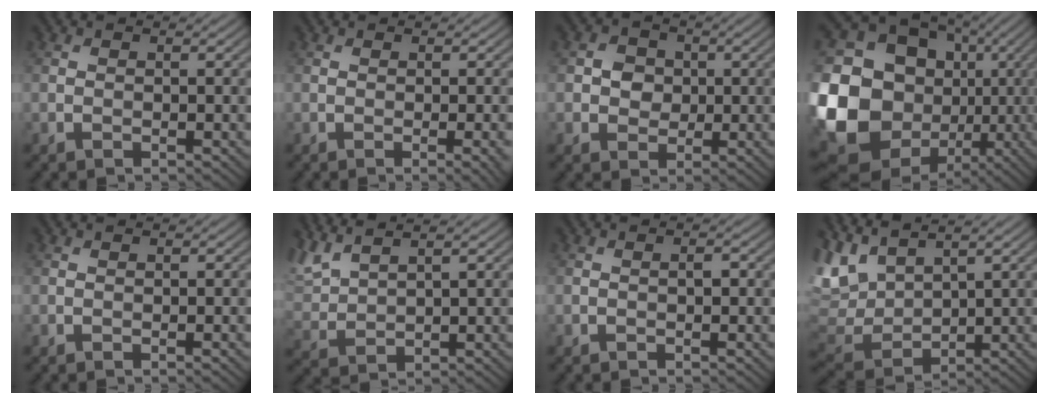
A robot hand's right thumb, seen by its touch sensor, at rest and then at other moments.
{"total": 2.2, "force": [-0.4, 0.4, 2.1], "torque": [-0.029, 0.003, -0.008]}
{"total": 3.5, "force": [0.1, 3.2, 1.4], "torque": [-0.029, 0.001, -0.007]}
{"total": 24.0, "force": [-2.3, 21.1, 11.3], "torque": [-0.284, -0.019, -0.052]}
{"total": 0.0}
{"total": 5.1, "force": [4.2, 1.2, 2.6], "torque": [-0.085, 0.012, 0.093]}
{"total": 0.7, "force": [-0.1, 0.3, 0.6], "torque": [-0.010, 0.002, -0.002]}
{"total": 8.6, "force": [5.4, 3.8, 5.5], "torque": [-0.169, 0.009, 0.111]}